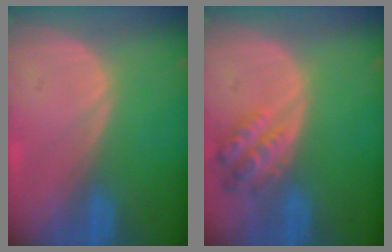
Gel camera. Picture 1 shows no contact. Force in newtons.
{"total": 5.4, "press": 5.0, "slide": 2.1}